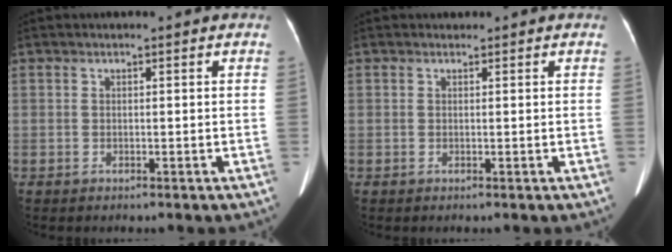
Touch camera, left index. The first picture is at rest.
{"total": 0.6, "force": [0.5, 0.3, -0.1], "torque": [-0.003, 0.002, 0.008]}